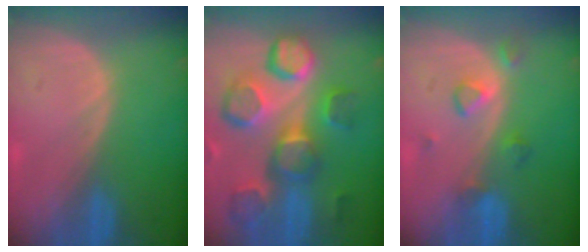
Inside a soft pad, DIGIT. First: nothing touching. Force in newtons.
{"total": 12.6, "press": 11.2, "slide": 5.7}
{"total": 3.6, "press": 3.6, "slide": 0.4}